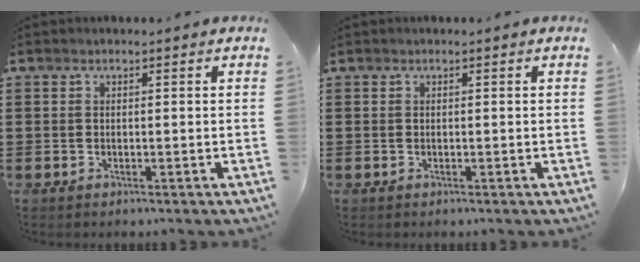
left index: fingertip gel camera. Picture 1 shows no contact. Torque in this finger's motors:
{"motor_torque": [1.06, -1.08, 0.55, 0.11]}